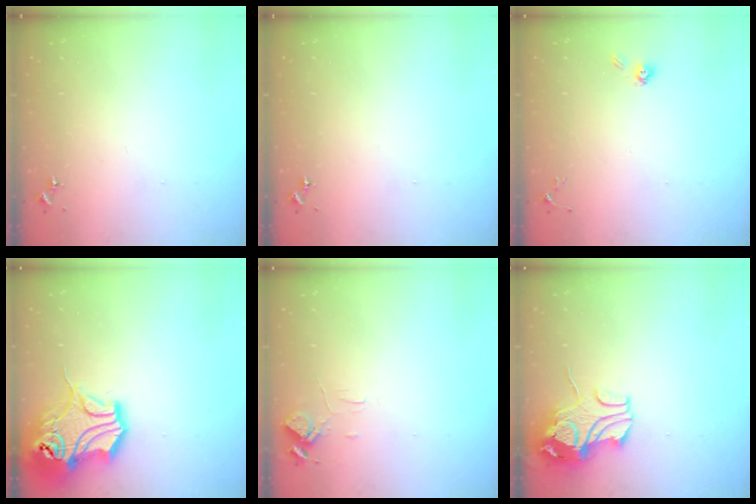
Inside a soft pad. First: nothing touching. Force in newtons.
{"total": 0.0}
{"total": 3.7, "press": 3.3, "slide": 1.8}
{"total": 16.3, "press": 16.2, "slide": 2.2}
{"total": 5.7, "press": 5.6, "slide": 0.6}
{"total": 11.3, "press": 11.2, "slide": 1.8}